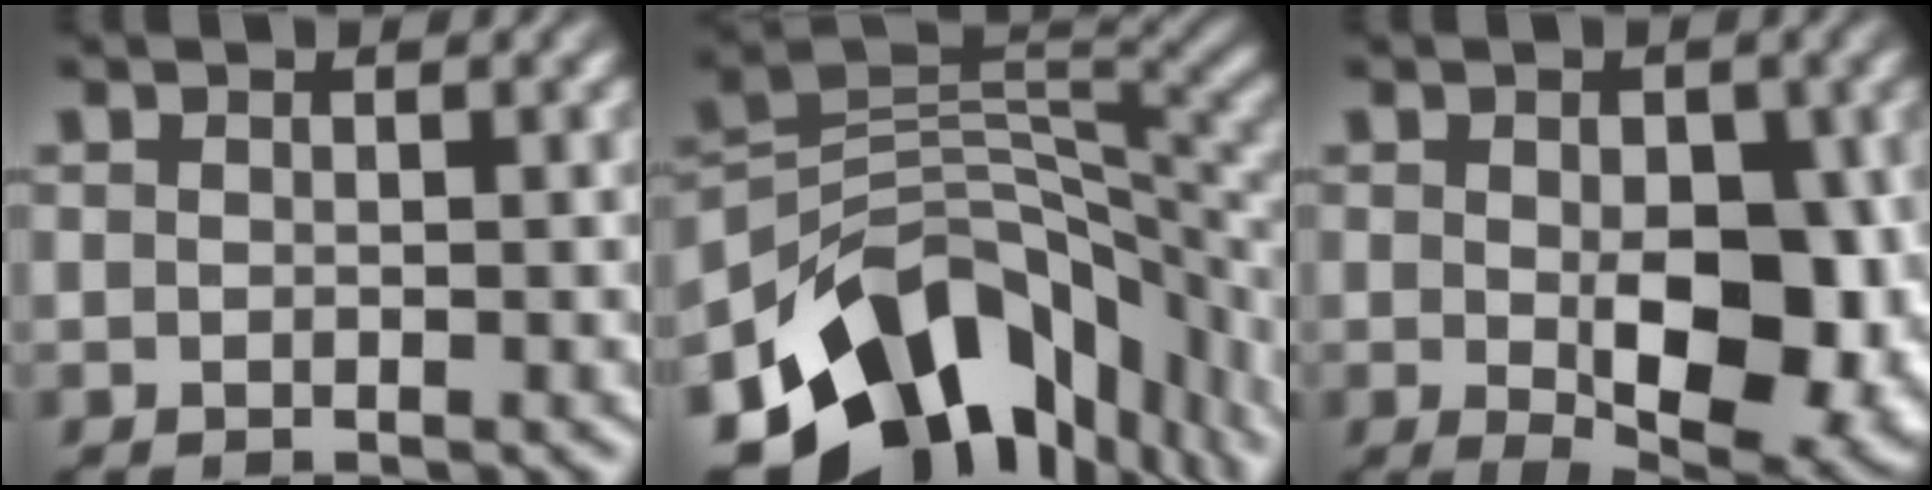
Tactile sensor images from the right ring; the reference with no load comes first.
{"total": 18.5, "force": [-7.4, 11.5, 12.5], "torque": [-0.202, -0.051, -0.092]}
{"total": 9.8, "force": [-1.7, 4.6, 8.5], "torque": [-0.129, -0.040, -0.003]}